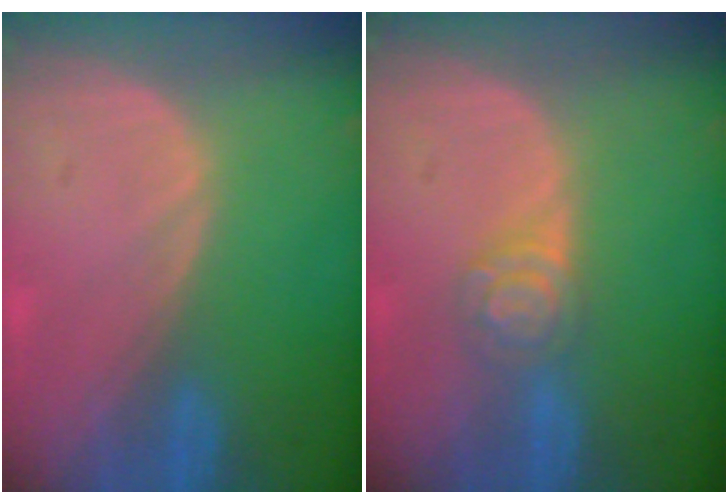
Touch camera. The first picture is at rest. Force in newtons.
{"total": 4.3, "press": 3.9, "slide": 1.7}